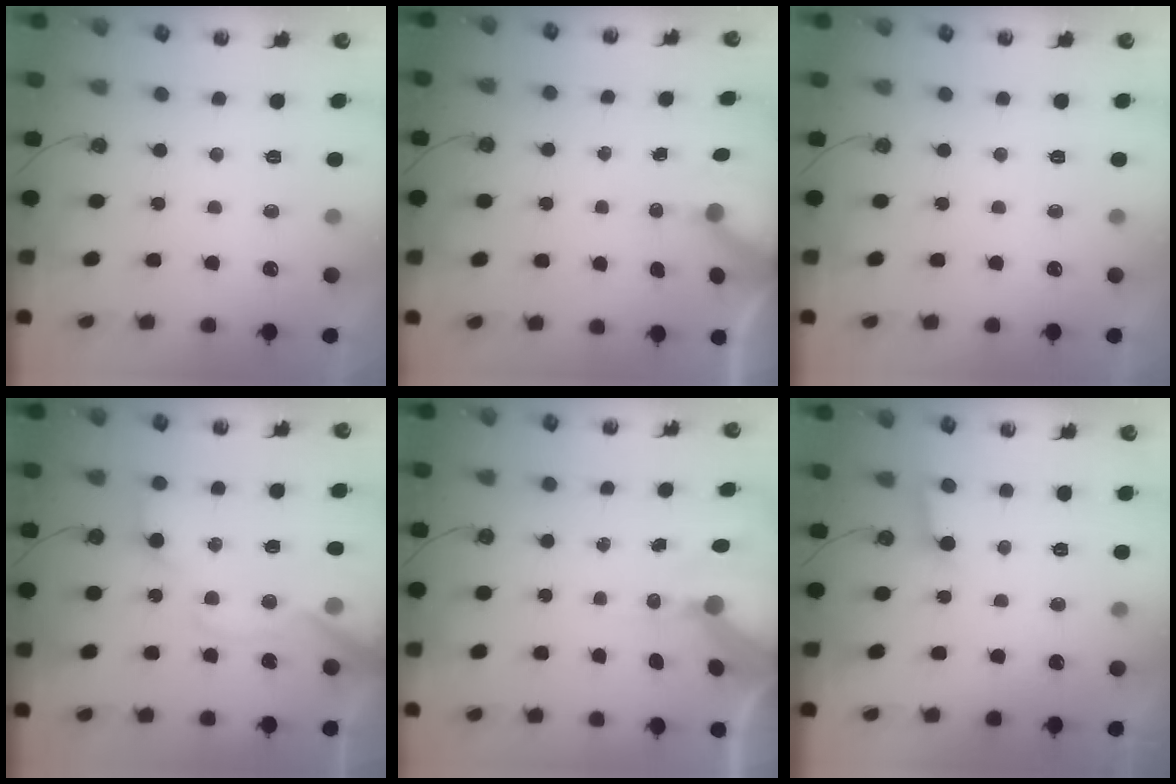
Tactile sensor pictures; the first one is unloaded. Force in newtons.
{"total": 5.3, "press": 5.3, "slide": 0.8}
{"total": 0.0}
{"total": 14.8, "press": 14.6, "slide": 2.3}
{"total": 10.3, "press": 10.2, "slide": 1.4}
{"total": 5.6, "press": 5.6, "slide": 0.7}